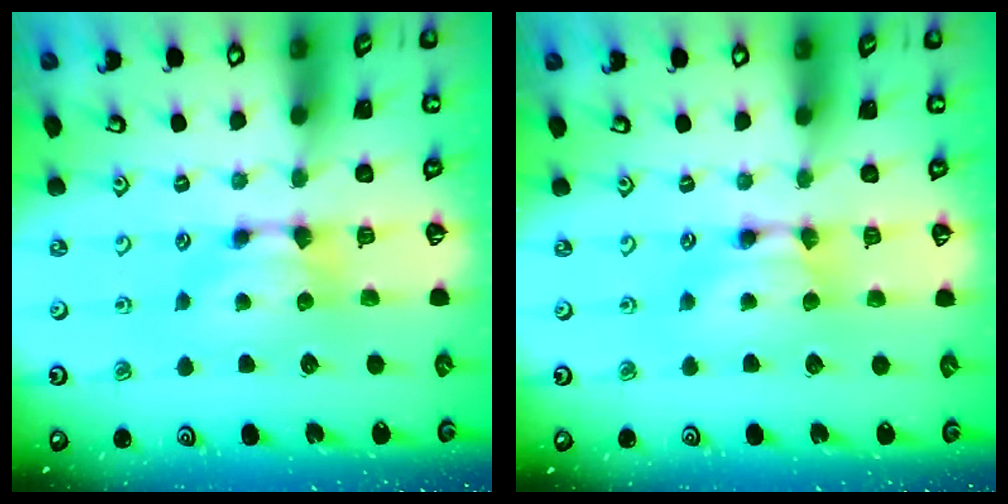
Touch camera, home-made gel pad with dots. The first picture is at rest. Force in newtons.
{"total": 1.8, "press": 1.8, "slide": 0.1}